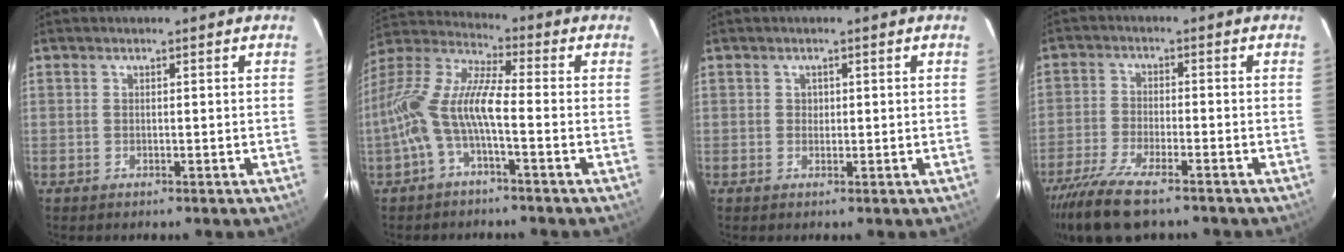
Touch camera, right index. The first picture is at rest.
{"total": 12.2, "force": [-3.3, 2.8, 11.4], "torque": [-0.239, 0.008, -0.068]}
{"total": 1.0, "force": [0.1, 1.0, 0.0], "torque": [0.005, 0.003, 0.000]}
{"total": 13.5, "force": [-10.2, 3.9, 8.0], "torque": [-0.183, -0.041, -0.188]}